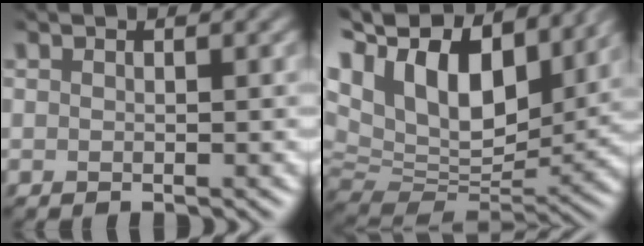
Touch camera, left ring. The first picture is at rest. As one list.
[{"total": 15.8, "force": [6.8, 8.8, 11.2], "torque": [-0.232, 0.045, 0.122]}]